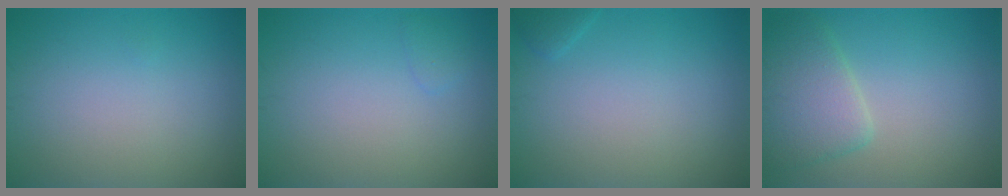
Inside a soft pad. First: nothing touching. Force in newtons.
{"total": 0.8, "press": 0.8, "slide": 0.0}
{"total": 0.7, "press": 0.7, "slide": 0.1}
{"total": 4.2, "press": 4.2, "slide": 0.1}